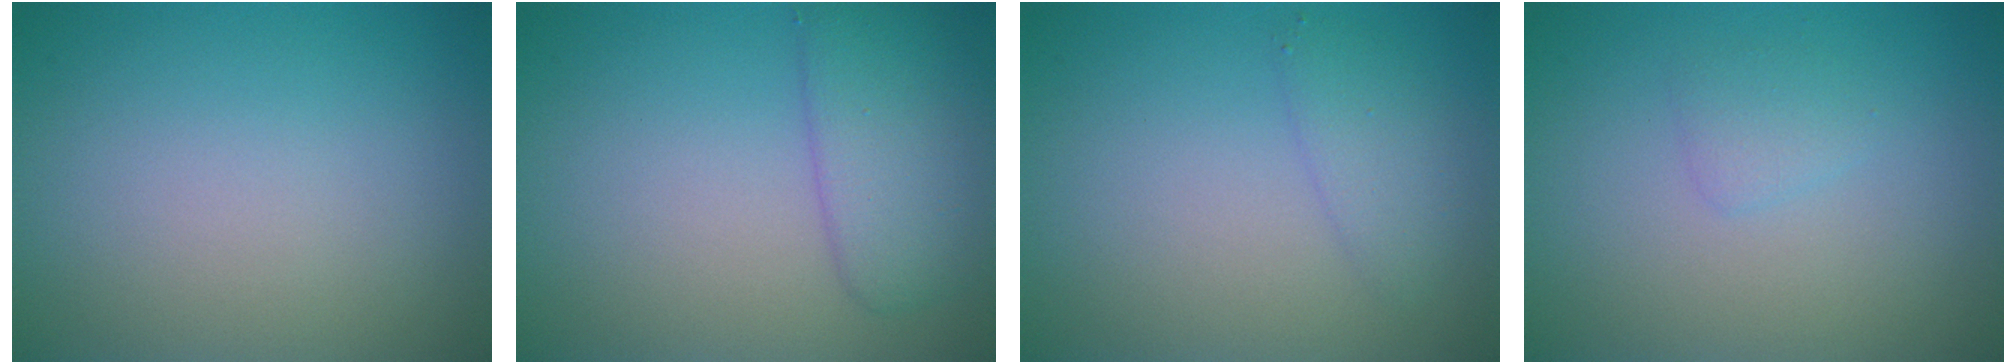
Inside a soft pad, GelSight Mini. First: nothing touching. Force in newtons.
{"total": 3.8, "press": 3.8, "slide": 0.2}
{"total": 1.8, "press": 1.8, "slide": 0.1}
{"total": 1.1, "press": 1.1, "slide": 0.0}